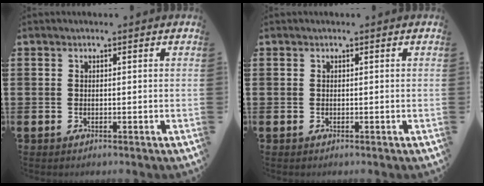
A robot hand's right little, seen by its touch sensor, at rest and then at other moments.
{"total": 0.0}